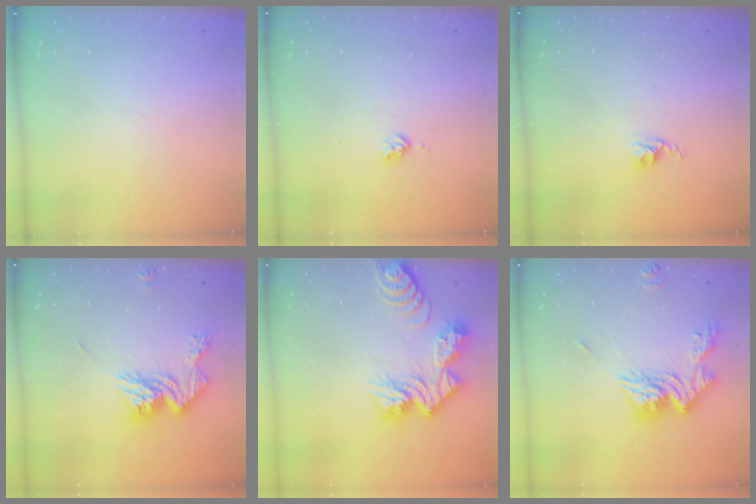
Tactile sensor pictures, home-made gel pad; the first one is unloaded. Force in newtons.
{"total": 2.9, "press": 2.9, "slide": 0.5}
{"total": 2.8, "press": 2.7, "slide": 0.4}
{"total": 14.0, "press": 13.9, "slide": 1.2}
{"total": 14.7, "press": 14.7, "slide": 1.3}
{"total": 14.4, "press": 14.4, "slide": 1.5}